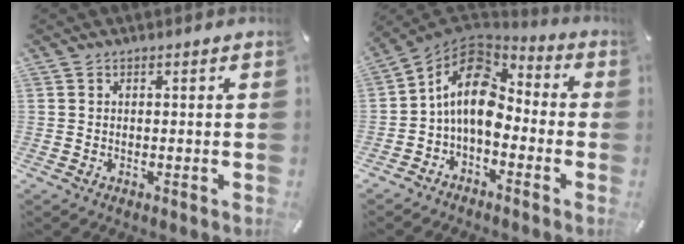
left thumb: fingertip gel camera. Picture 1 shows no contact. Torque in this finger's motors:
{"motor_torque": [0.46, 1.42, 0.83, -0.51, 0.46]}